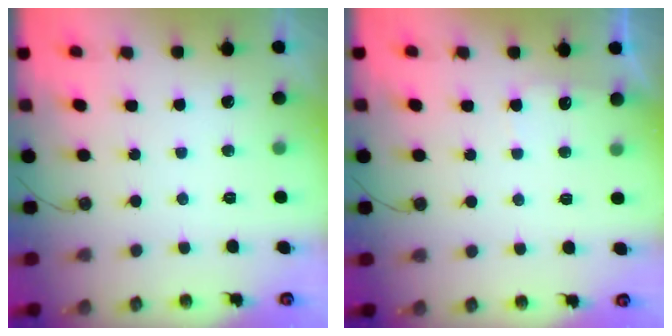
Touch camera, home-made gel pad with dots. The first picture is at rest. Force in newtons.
{"total": 3.0, "press": 3.0, "slide": 0.4}